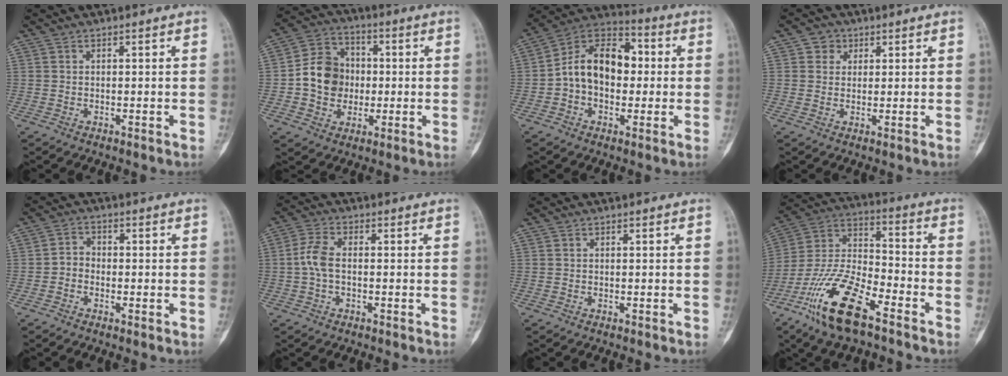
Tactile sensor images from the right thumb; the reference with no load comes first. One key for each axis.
{"total": 11.5, "fx": -0.6, "fy": 10.0, "fz": 5.8, "tx": -0.071, "ty": 0.024, "tz": -0.018}
{"total": 14.5, "fx": -0.1, "fy": 10.1, "fz": 10.4, "tx": -0.141, "ty": 0.040, "tz": -0.015}
{"total": 3.2, "fx": 1.3, "fy": 2.8, "fz": 0.8, "tx": 0.010, "ty": -0.002, "tz": 0.015}
{"total": 2.6, "fx": -0.9, "fy": 2.1, "fz": 1.3, "tx": -0.007, "ty": 0.008, "tz": -0.029}
{"total": 6.4, "fx": -0.3, "fy": 3.6, "fz": 5.3, "tx": -0.119, "ty": 0.018, "tz": -0.012}
{"total": 0.0}
{"total": 17.4, "fx": -10.4, "fy": 6.1, "fz": 12.5, "tx": -0.250, "ty": 0.056, "tz": -0.202}